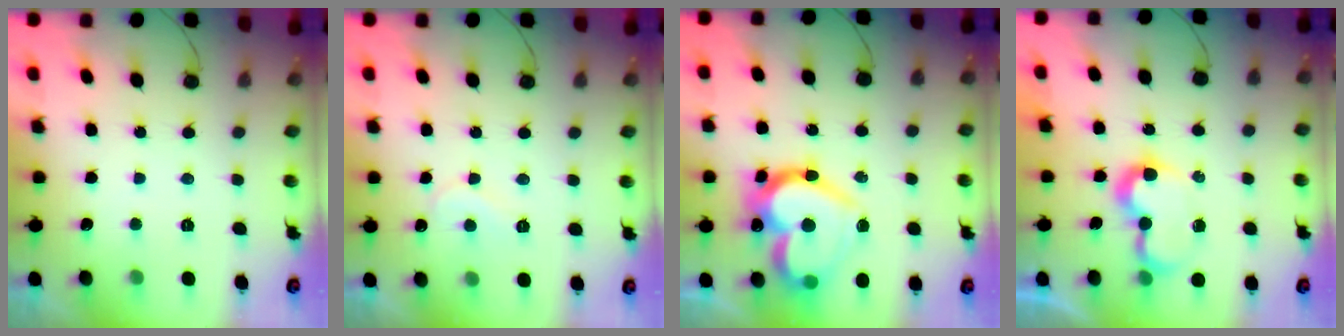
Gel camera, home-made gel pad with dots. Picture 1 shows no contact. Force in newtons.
{"total": 6.3, "press": 6.3, "slide": 0.6}
{"total": 23.8, "press": 23.8, "slide": 1.8}
{"total": 7.2, "press": 7.2, "slide": 0.7}